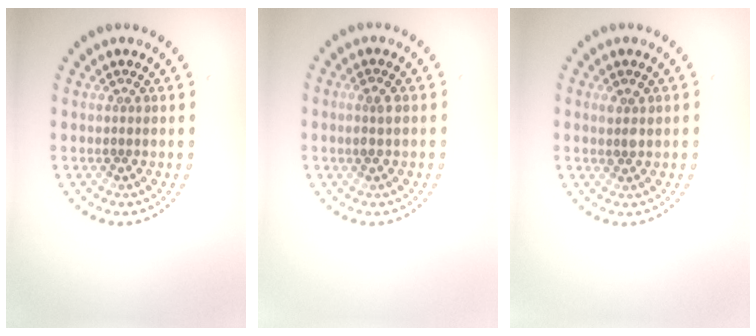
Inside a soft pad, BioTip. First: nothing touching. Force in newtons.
{"total": 1.4, "press": 1.3, "slide": 0.5}
{"total": 1.3, "press": 1.2, "slide": 0.5}